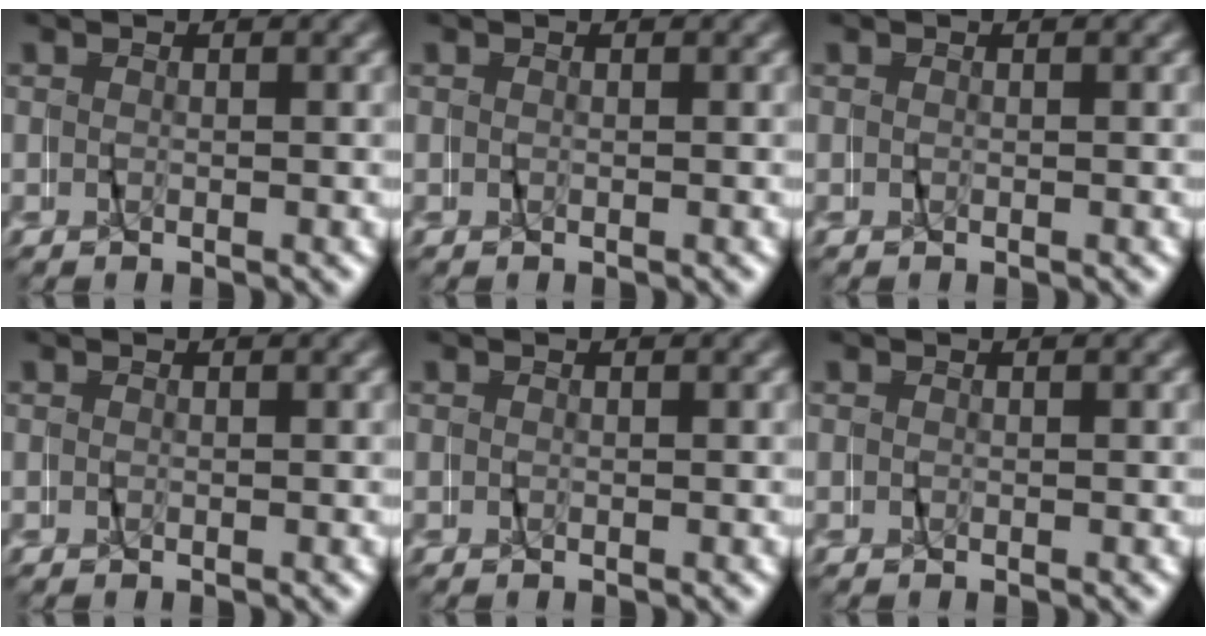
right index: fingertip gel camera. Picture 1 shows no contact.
{"total": 0.0}
{"total": 0.0}
{"total": 0.0}
{"total": 0.0}
{"total": 0.0}